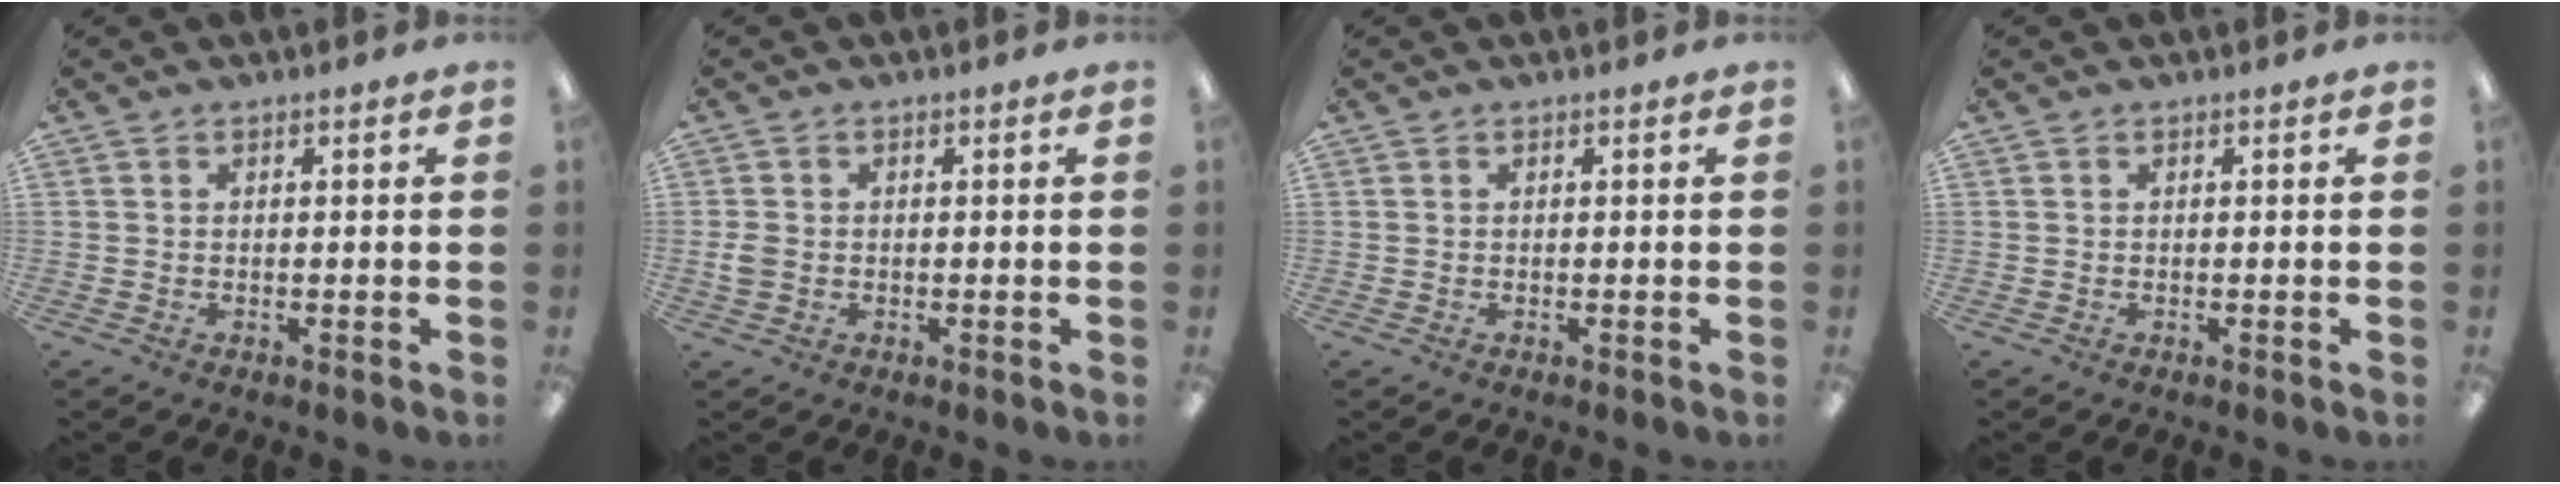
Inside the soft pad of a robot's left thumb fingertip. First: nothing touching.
{"total": 2.5, "force": [-0.3, 2.0, 1.4], "torque": [-0.025, 0.005, -0.005]}
{"total": 0.0}
{"total": 0.0}